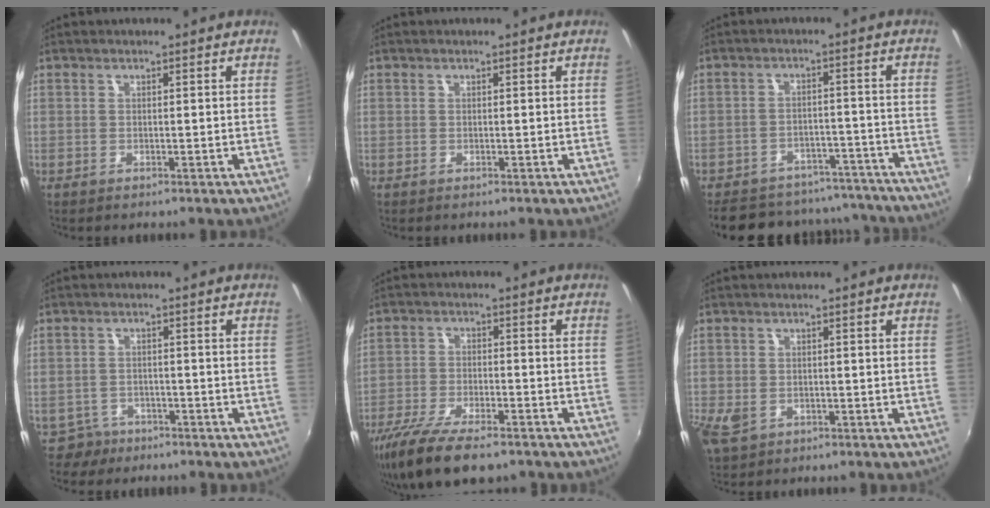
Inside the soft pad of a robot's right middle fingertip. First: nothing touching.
{"total": 0.0}
{"total": 22.3, "force": [-19.4, 8.3, 7.2], "torque": [-0.151, 0.037, -0.234]}
{"total": 3.4, "force": [-2.4, 2.4, 0.0], "torque": [-0.010, 0.005, -0.043]}
{"total": 14.4, "force": [-10.4, 4.7, 8.8], "torque": [-0.194, -0.046, -0.186]}
{"total": 5.1, "force": [-1.8, 3.7, 3.1], "torque": [-0.068, -0.013, -0.029]}